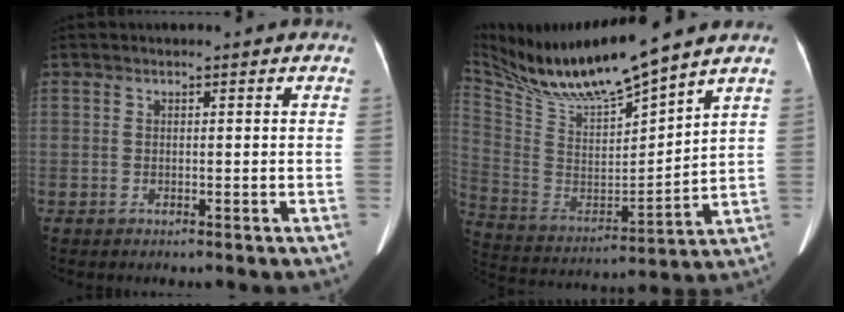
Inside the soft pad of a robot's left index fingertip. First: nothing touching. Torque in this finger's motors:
{"motor_torque": [-0.20, -0.61, 0.03, 0.02]}